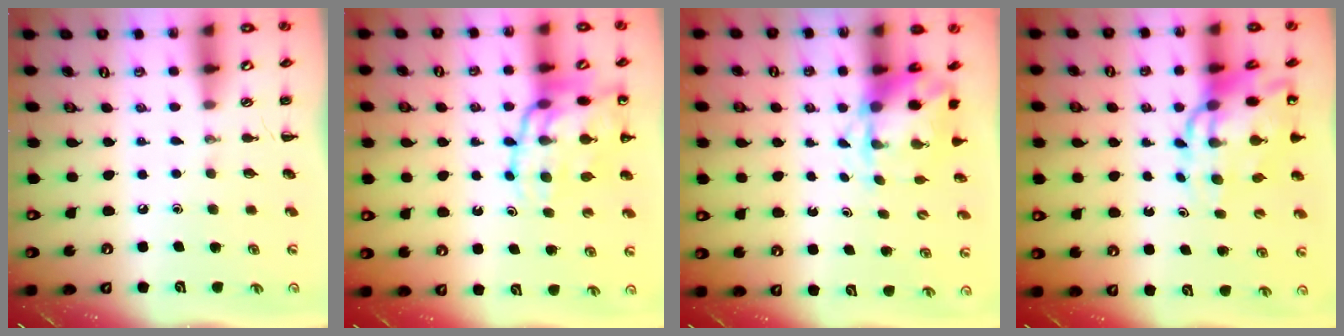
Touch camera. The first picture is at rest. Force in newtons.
{"total": 17.5, "press": 17.3, "slide": 2.9}
{"total": 4.8, "press": 4.8, "slide": 0.7}
{"total": 12.4, "press": 12.0, "slide": 3.3}